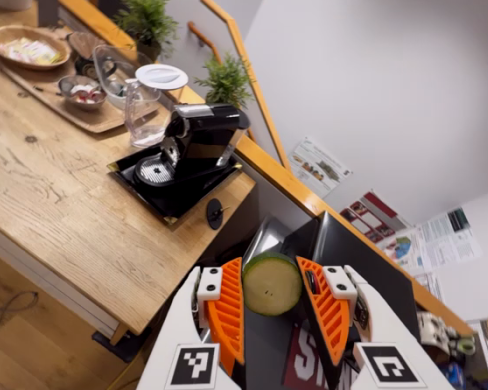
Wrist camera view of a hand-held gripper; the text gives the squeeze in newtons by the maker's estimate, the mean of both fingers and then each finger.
{"total": 9.1, "left": 9.3, "right": 8.9}